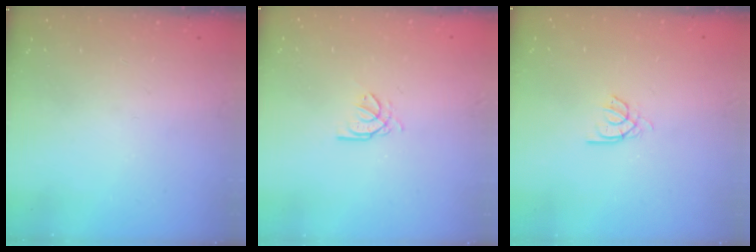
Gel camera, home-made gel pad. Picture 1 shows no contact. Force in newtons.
{"total": 2.7, "press": 2.7, "slide": 0.4}
{"total": 2.2, "press": 2.1, "slide": 0.4}